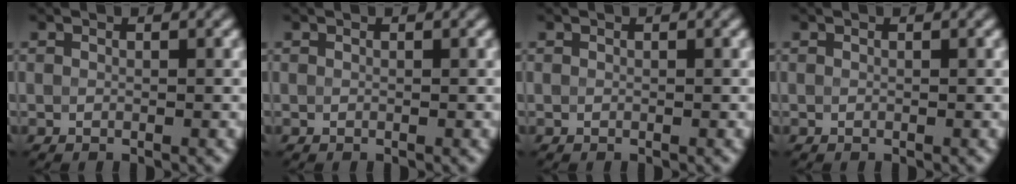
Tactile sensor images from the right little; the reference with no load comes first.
{"total": 0.0}
{"total": 0.0}
{"total": 0.0}